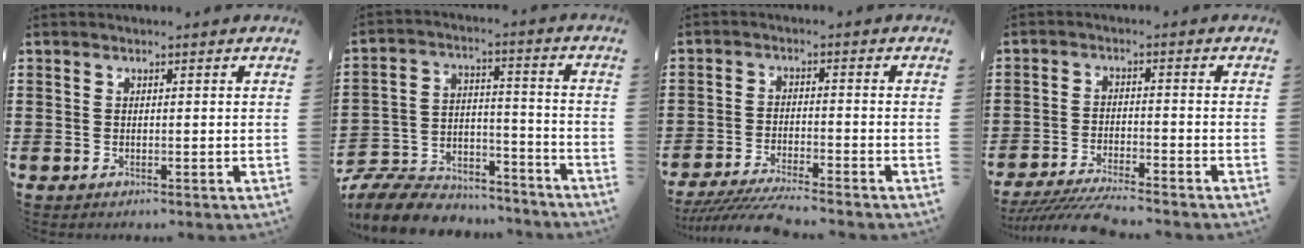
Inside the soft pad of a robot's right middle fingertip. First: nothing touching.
{"total": 10.3, "force": [-9.8, 2.2, 2.2], "torque": [-0.054, 0.022, -0.197]}
{"total": 5.3, "force": [-4.9, 0.0, 1.9], "torque": [-0.044, -0.014, -0.099]}
{"total": 5.3, "force": [-5.0, 0.1, 1.8], "torque": [-0.042, -0.013, -0.100]}